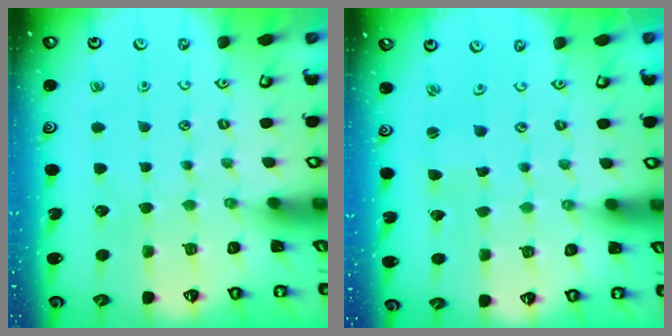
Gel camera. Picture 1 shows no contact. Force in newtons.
{"total": 1.8, "press": 1.7, "slide": 0.2}